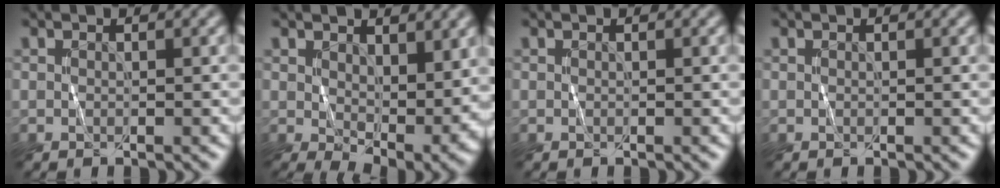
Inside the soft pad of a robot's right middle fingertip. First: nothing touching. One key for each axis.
{"total": 7.1, "fx": 1.0, "fy": 3.9, "fz": 5.9, "tx": -0.107, "ty": -0.026, "tz": 0.027}
{"total": 0.0}
{"total": 0.0}